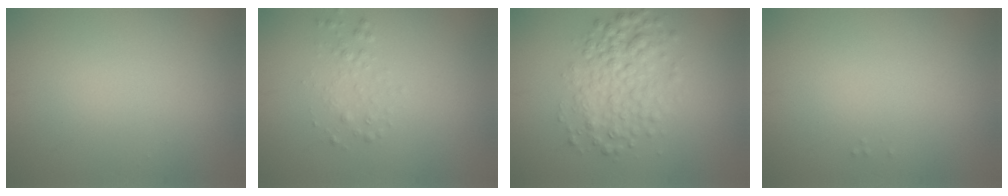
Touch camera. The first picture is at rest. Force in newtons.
{"total": 1.3, "press": 1.3, "slide": 0.0}
{"total": 4.3, "press": 4.3, "slide": 0.1}
{"total": 0.0}